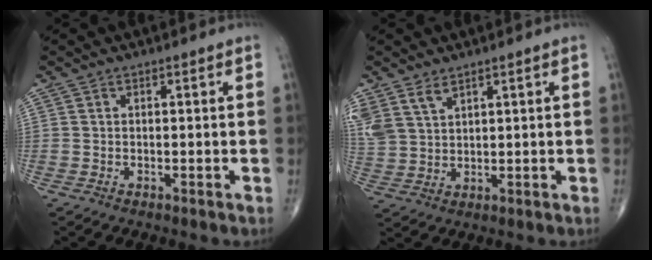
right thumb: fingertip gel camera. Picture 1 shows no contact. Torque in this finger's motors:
{"motor_torque": [-0.06, 0.21, 0.66, 0.71, 0.05]}